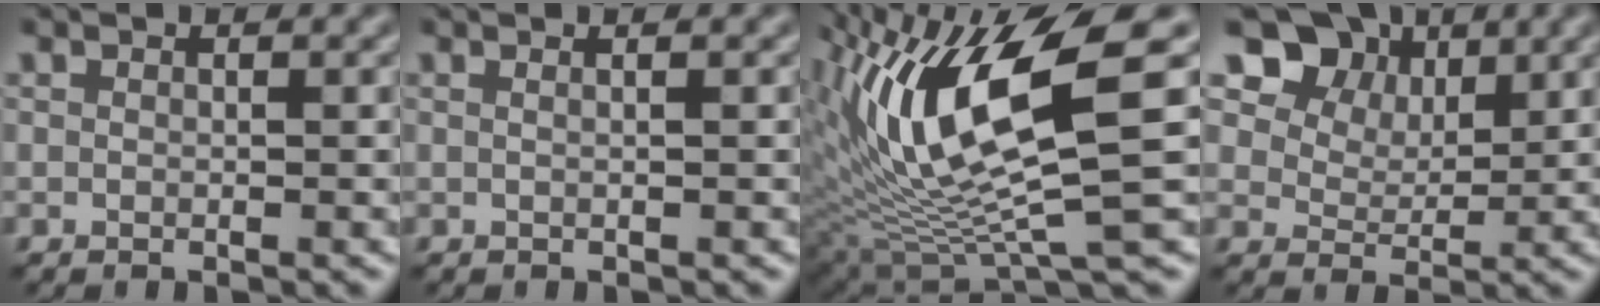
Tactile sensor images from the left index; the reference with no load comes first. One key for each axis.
{"total": 1.8, "fx": 0.7, "fy": 0.9, "fz": 1.4, "tx": -0.002, "ty": -0.003, "tz": -0.013}
{"total": 12.8, "fx": 3.0, "fy": 3.1, "fz": 12.0, "tx": -0.226, "ty": -0.004, "tz": 0.064}
{"total": 9.4, "fx": 5.4, "fy": 6.5, "fz": 4.2, "tx": -0.092, "ty": -0.001, "tz": 0.103}